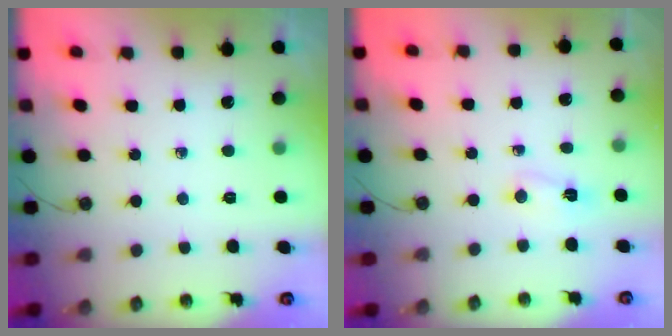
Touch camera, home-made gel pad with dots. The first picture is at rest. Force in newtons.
{"total": 2.1, "press": 2.1, "slide": 0.4}